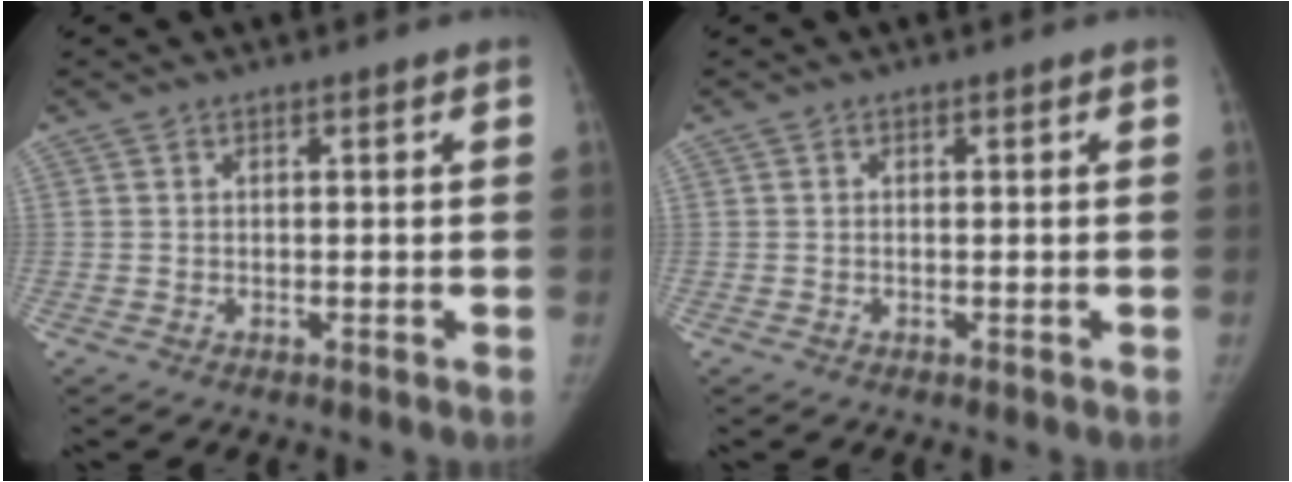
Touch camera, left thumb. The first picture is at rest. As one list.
[{"total": 0.0}]